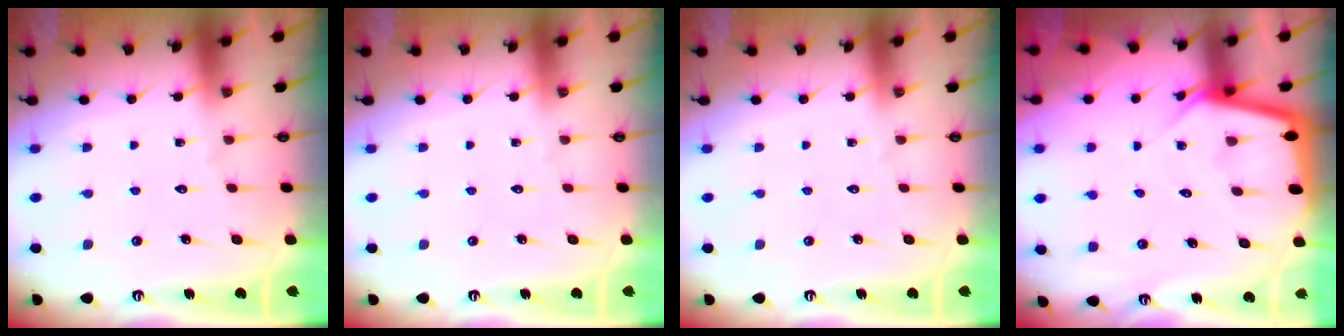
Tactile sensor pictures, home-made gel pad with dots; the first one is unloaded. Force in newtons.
{"total": 0.0}
{"total": 0.0}
{"total": 4.9, "press": 4.9, "slide": 0.6}